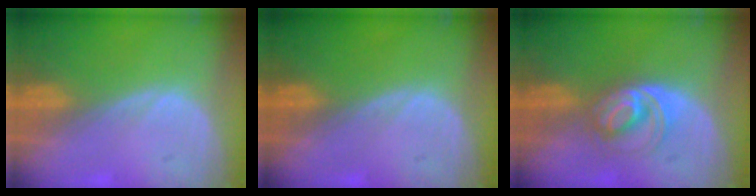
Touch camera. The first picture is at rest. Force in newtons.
{"total": 0.0}
{"total": 5.3, "press": 5.1, "slide": 1.1}